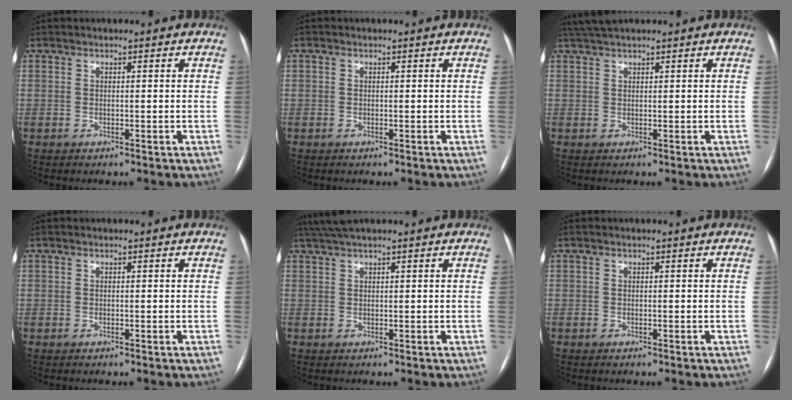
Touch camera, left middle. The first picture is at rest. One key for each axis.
{"total": 0.0}
{"total": 3.6, "fx": 3.2, "fy": 0.2, "fz": 1.7, "tx": -0.037, "ty": 0.027, "tz": 0.064}
{"total": 0.0}
{"total": 3.6, "fx": 3.0, "fy": -0.2, "fz": 2.0, "tx": -0.043, "ty": 0.026, "tz": 0.061}
{"total": 0.0}